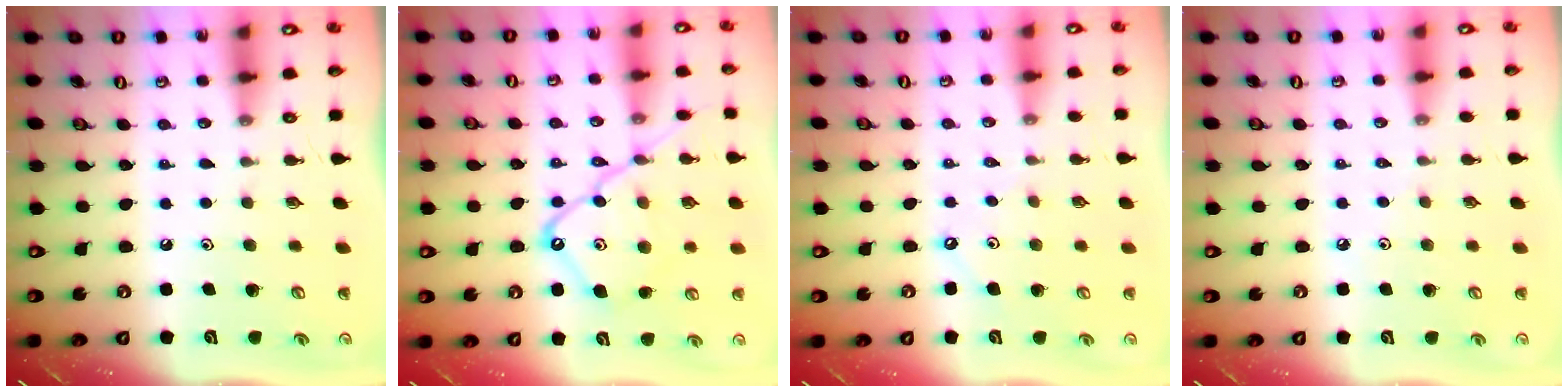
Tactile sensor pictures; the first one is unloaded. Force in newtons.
{"total": 16.5, "press": 16.4, "slide": 1.6}
{"total": 3.7, "press": 3.7, "slide": 0.6}
{"total": 2.8, "press": 2.7, "slide": 0.6}